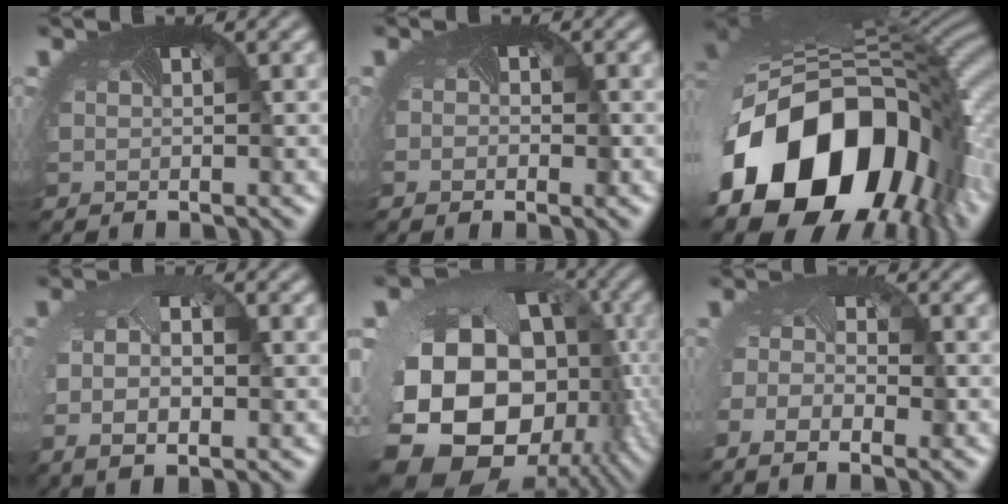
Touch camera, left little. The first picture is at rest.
{"total": 1.0, "force": [-0.5, 0.7, 0.5], "torque": [-0.009, -0.010, -0.006]}
{"total": 18.2, "force": [-4.9, 11.8, 13.0], "torque": [-0.288, -0.080, -0.060]}
{"total": 5.5, "force": [0.5, 3.1, 4.5], "torque": [-0.103, -0.002, 0.007]}
{"total": 20.3, "force": [-5.5, 15.3, 12.1], "torque": [-0.228, -0.081, -0.076]}
{"total": 3.8, "force": [-1.6, 2.1, 2.7], "torque": [-0.052, -0.021, -0.024]}